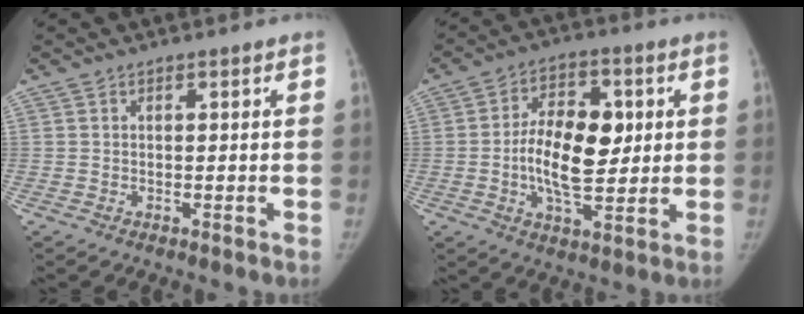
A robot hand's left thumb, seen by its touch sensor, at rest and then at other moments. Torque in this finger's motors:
{"motor_torque": [0.96, 0.96, 0.68, 0.66, 0.23]}